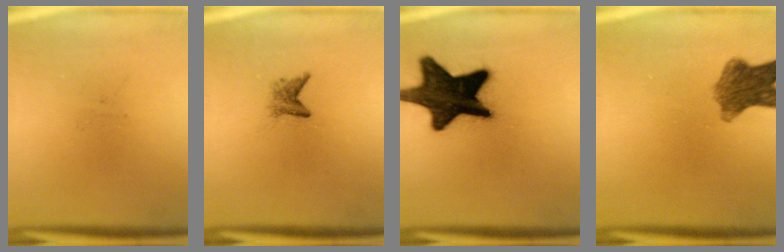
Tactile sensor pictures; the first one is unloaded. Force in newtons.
{"total": 1.8}
{"total": 19.0}
{"total": 7.2}